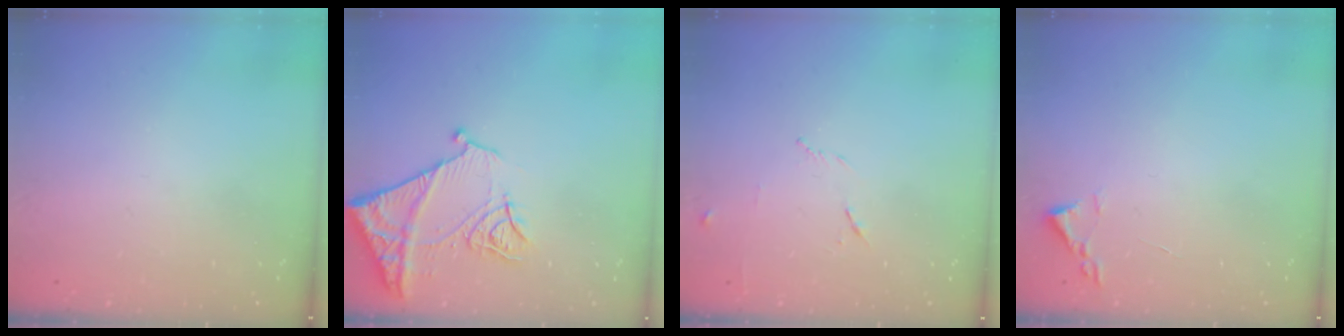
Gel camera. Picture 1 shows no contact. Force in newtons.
{"total": 11.9, "press": 11.8, "slide": 1.4}
{"total": 5.9, "press": 5.8, "slide": 1.1}
{"total": 1.8, "press": 1.7, "slide": 0.2}